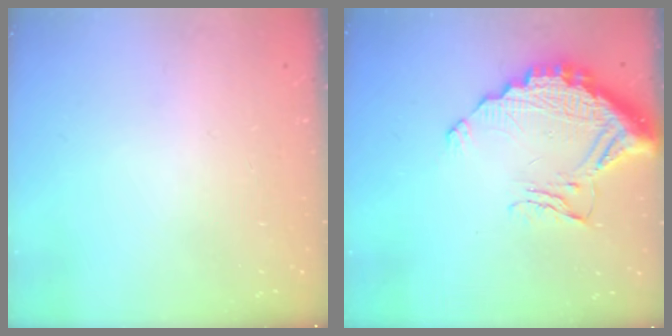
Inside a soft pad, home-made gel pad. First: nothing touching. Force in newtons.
{"total": 14.0, "press": 13.9, "slide": 0.9}